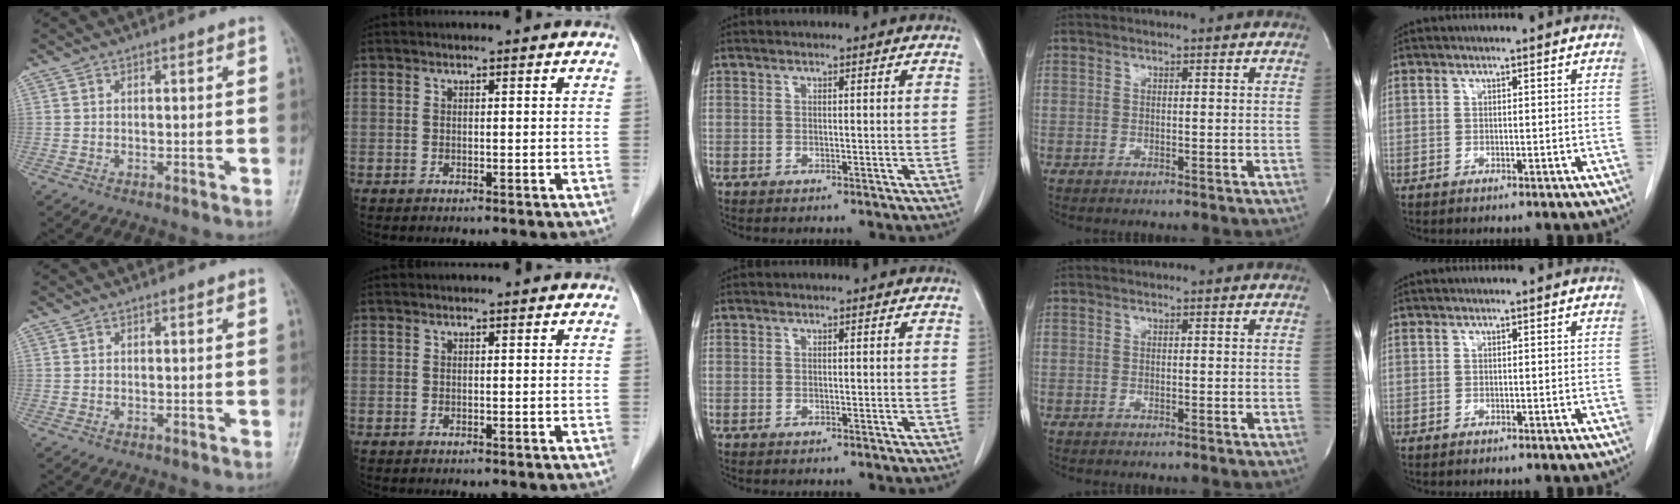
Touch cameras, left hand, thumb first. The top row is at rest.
{}